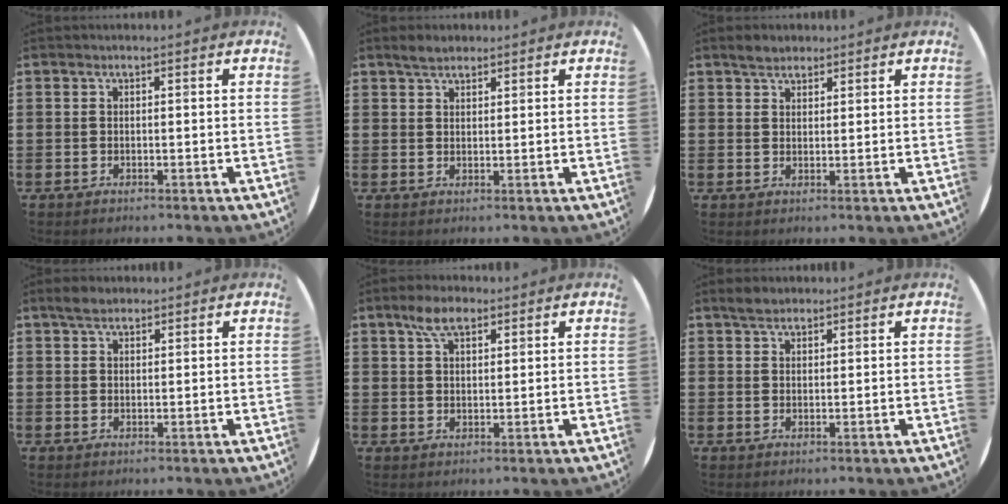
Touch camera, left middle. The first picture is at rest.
{"total": 2.4, "force": [2.2, 0.9, 0.6], "torque": [-0.009, 0.003, 0.040]}
{"total": 2.4, "force": [2.1, 0.9, 0.3], "torque": [-0.001, 0.001, 0.040]}
{"total": 2.4, "force": [2.0, 0.9, 1.0], "torque": [-0.014, 0.003, 0.036]}
{"total": 4.9, "force": [3.3, 2.1, 2.9], "torque": [-0.047, 0.003, 0.056]}
{"total": 2.2, "force": [2.0, 0.8, 0.5], "torque": [-0.007, 0.002, 0.036]}